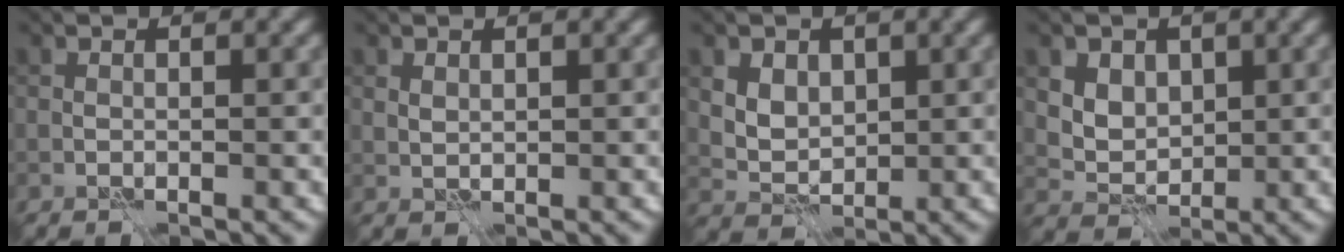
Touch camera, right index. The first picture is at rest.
{"total": 0.8, "force": [0.5, 0.4, 0.5], "torque": [-0.014, -0.001, 0.011]}
{"total": 4.1, "force": [1.6, 3.0, 2.3], "torque": [-0.044, 0.004, 0.035]}
{"total": 4.9, "force": [2.1, 3.8, 2.3], "torque": [-0.051, -0.002, 0.045]}